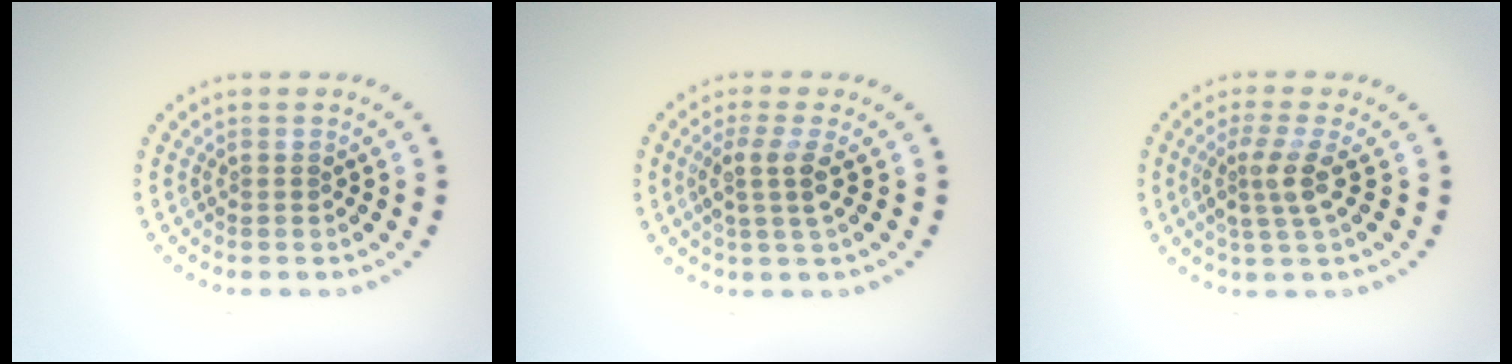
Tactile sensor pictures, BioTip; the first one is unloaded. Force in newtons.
{"total": 2.7, "press": 2.1, "slide": 1.6}
{"total": 2.9, "press": 2.3, "slide": 1.8}